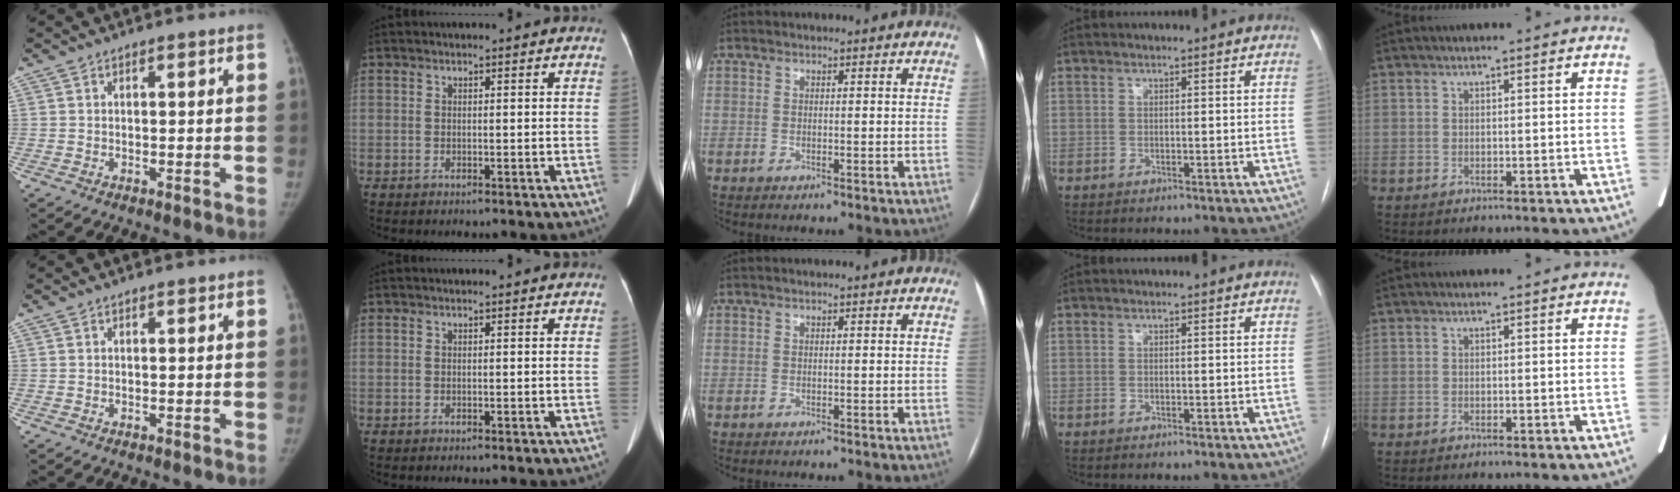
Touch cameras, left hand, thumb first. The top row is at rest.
{}